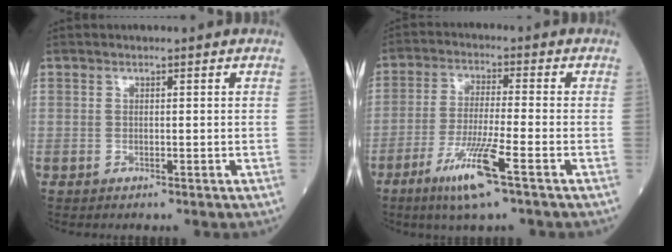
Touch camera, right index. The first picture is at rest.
{"total": 9.3, "force": [-5.0, -0.3, 7.8], "torque": [-0.156, -0.022, -0.094]}